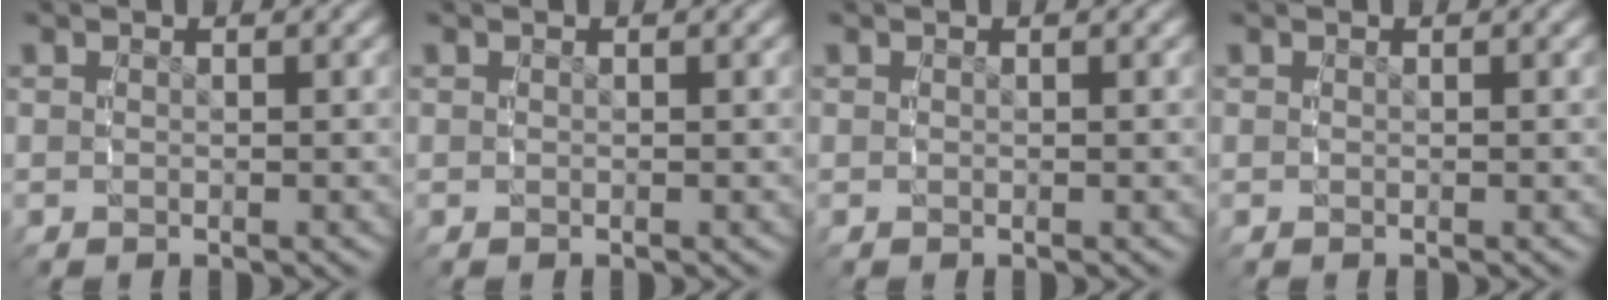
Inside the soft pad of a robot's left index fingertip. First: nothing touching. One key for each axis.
{"total": 0.0}
{"total": 0.0}
{"total": 0.0}